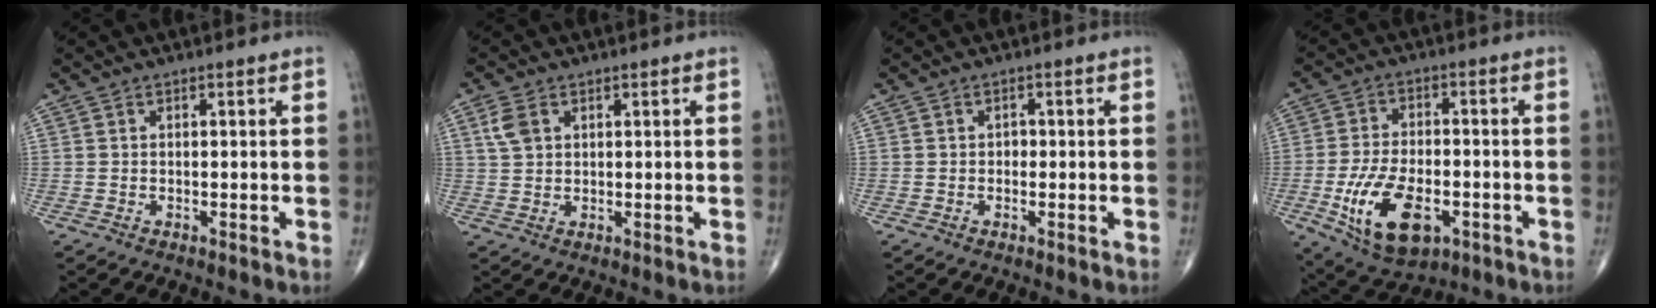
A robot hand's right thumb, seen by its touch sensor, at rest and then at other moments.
{"total": 3.8, "force": [1.6, 2.5, 2.4], "torque": [-0.048, 0.002, 0.037]}
{"total": 0.9, "force": [-0.2, 0.8, 0.5], "torque": [0.000, 0.004, -0.006]}
{"total": 14.7, "force": [-4.9, 7.9, 11.3], "torque": [-0.196, 0.007, -0.075]}